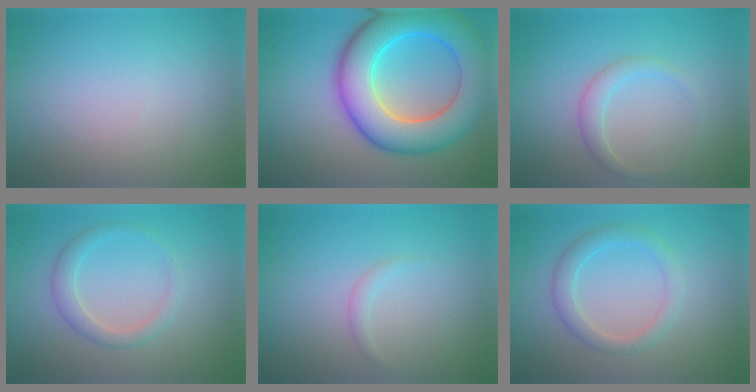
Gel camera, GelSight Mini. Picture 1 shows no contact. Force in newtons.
{"total": 10.5, "press": 10.5, "slide": 0.2}
{"total": 1.9, "press": 1.9, "slide": 0.0}
{"total": 2.2, "press": 2.2, "slide": 0.1}
{"total": 0.9, "press": 0.9, "slide": 0.0}
{"total": 2.5, "press": 2.5, "slide": 0.1}